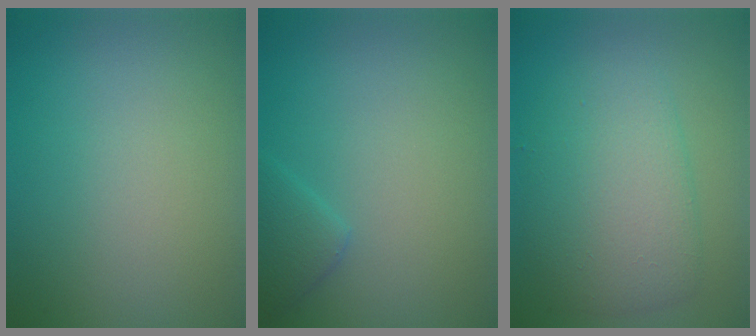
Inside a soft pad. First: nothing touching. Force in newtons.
{"total": 1.8, "press": 1.8, "slide": 0.2}
{"total": 5.5, "press": 5.5, "slide": 0.1}